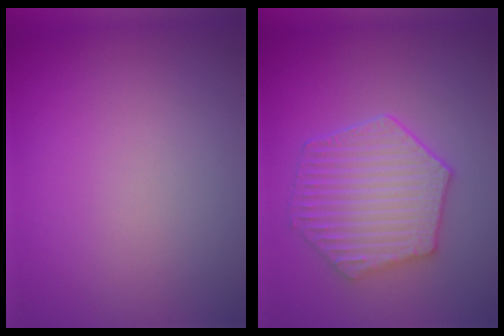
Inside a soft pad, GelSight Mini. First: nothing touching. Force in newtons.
{"total": 5.8, "press": 4.8, "slide": 3.3}